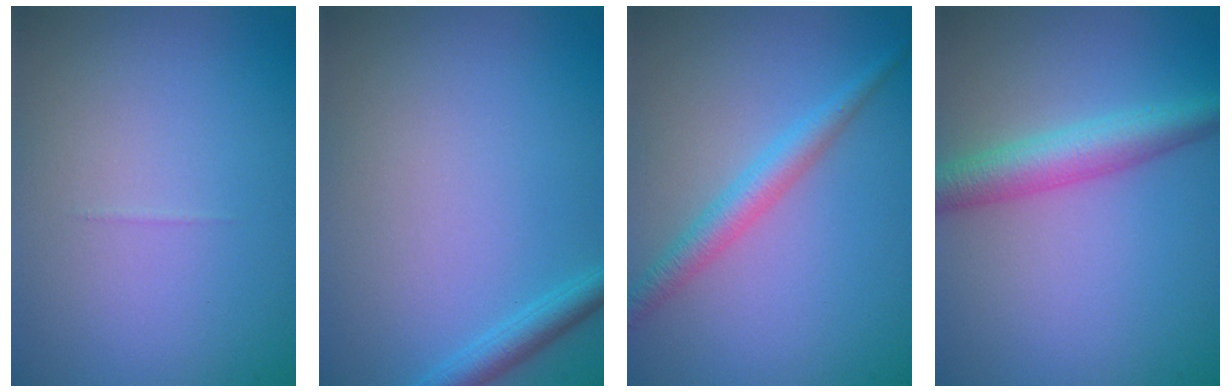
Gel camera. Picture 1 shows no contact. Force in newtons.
{"total": 1.8, "press": 1.8, "slide": 0.1}
{"total": 2.5, "press": 2.5, "slide": 0.1}
{"total": 3.9, "press": 3.9, "slide": 0.2}